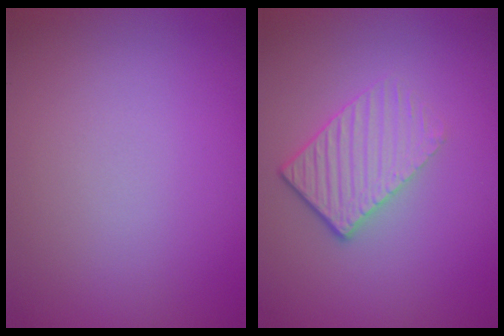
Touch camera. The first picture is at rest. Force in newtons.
{"total": 3.7, "press": 2.6, "slide": 2.6}